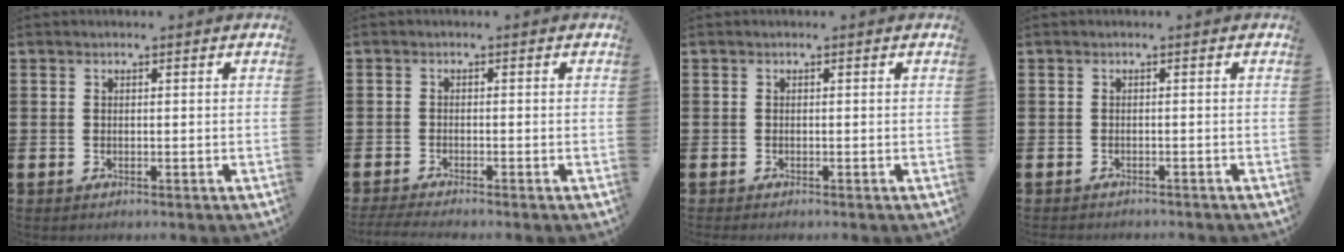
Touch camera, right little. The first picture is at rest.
{"total": 1.2, "force": [-0.9, -0.1, 0.8], "torque": [-0.011, 0.001, -0.017]}
{"total": 0.0}
{"total": 0.7, "force": [-0.7, 0.0, -0.1], "torque": [0.000, -0.001, -0.014]}